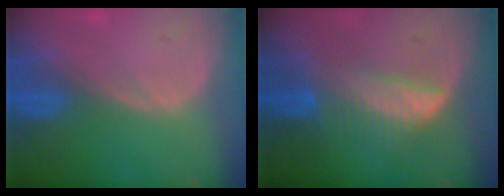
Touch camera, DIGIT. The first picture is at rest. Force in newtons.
{"total": 6.4, "press": 5.9, "slide": 2.5}